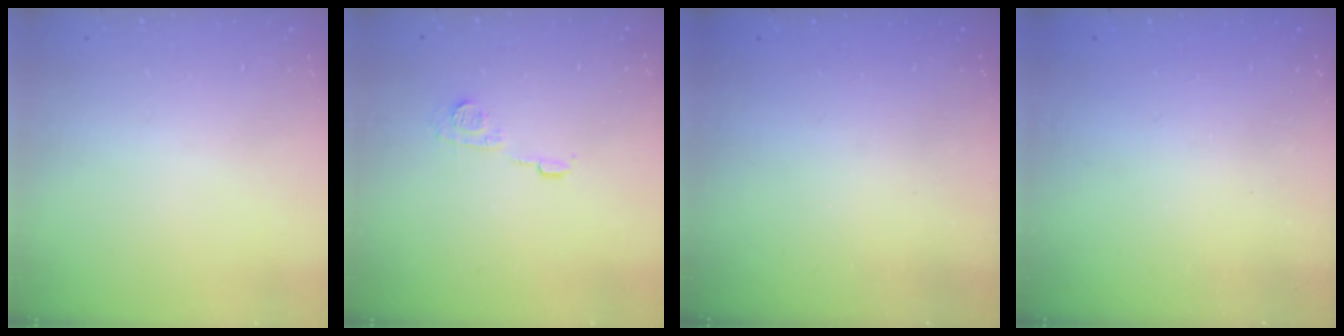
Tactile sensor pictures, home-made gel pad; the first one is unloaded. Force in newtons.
{"total": 6.2, "press": 6.2, "slide": 0.2}
{"total": 2.3, "press": 2.2, "slide": 0.8}
{"total": 2.4, "press": 2.3, "slide": 0.8}